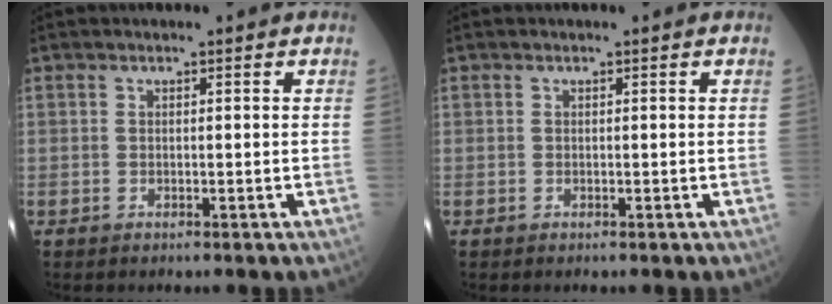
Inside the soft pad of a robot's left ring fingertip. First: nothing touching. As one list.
[{"total": 0.0}]